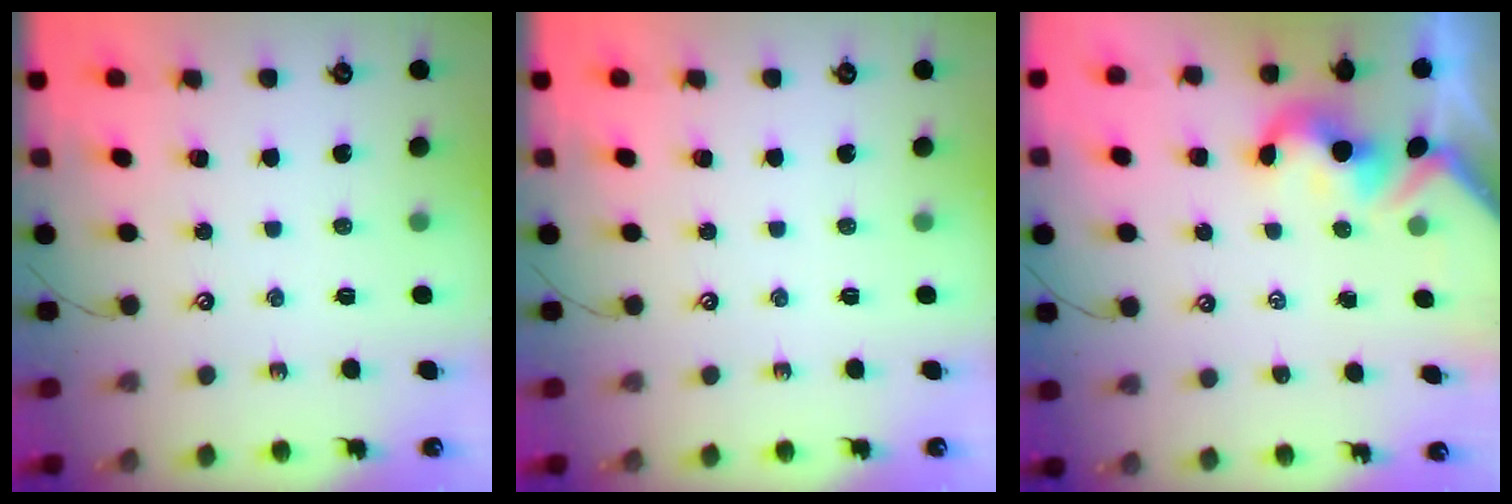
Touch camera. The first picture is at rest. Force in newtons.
{"total": 0.0}
{"total": 2.6, "press": 2.6, "slide": 0.5}